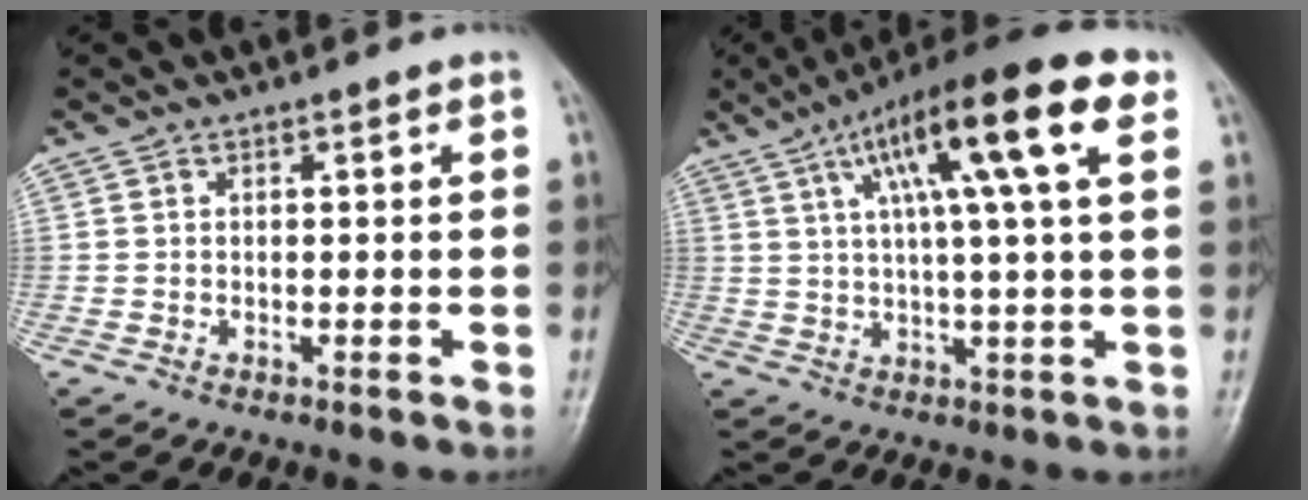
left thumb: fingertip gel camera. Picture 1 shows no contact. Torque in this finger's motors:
{"motor_torque": [0.36, 0.45, 1.98, -0.79, 0.20]}